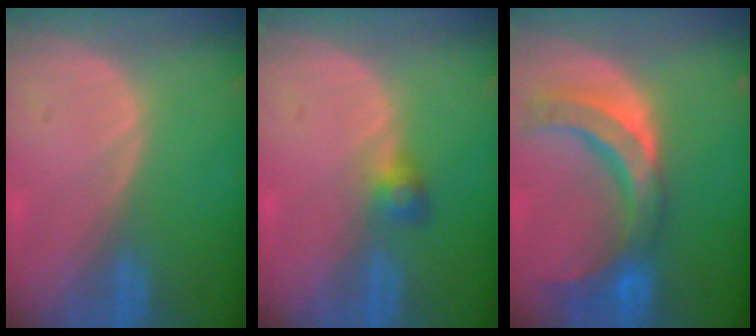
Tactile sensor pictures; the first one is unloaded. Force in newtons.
{"total": 2.6, "press": 2.5, "slide": 0.7}
{"total": 10.6, "press": 9.3, "slide": 5.1}